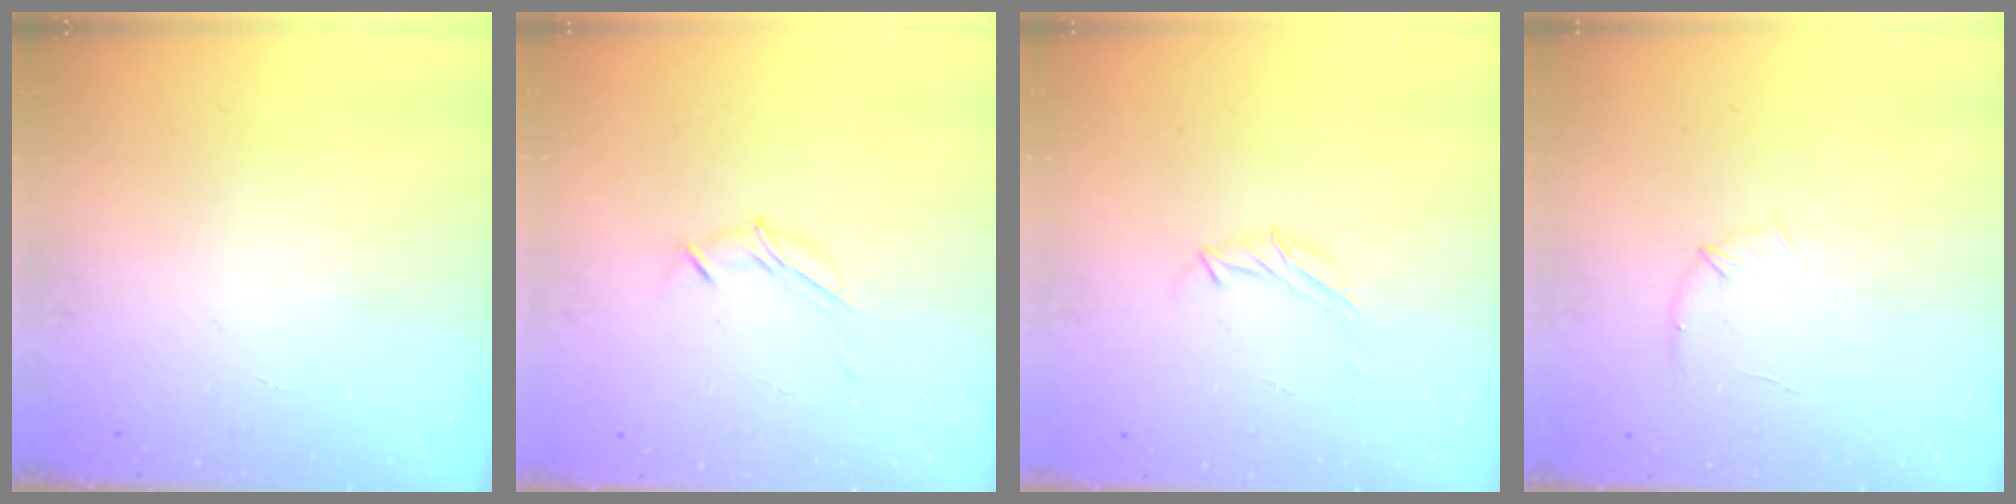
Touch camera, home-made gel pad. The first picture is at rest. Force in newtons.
{"total": 5.7, "press": 5.6, "slide": 0.7}
{"total": 6.0, "press": 5.9, "slide": 1.1}
{"total": 5.5, "press": 5.3, "slide": 1.5}